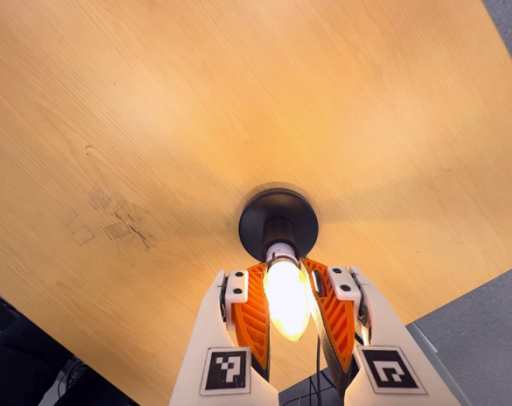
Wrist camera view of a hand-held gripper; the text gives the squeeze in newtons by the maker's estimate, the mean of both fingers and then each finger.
{"total": 24.4, "left": 24.2, "right": 24.6}